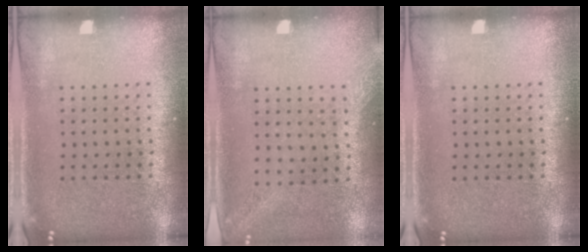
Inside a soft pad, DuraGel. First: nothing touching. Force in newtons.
{"total": 1.4, "press": 1.0, "slide": 1.0}
{"total": 0.0}